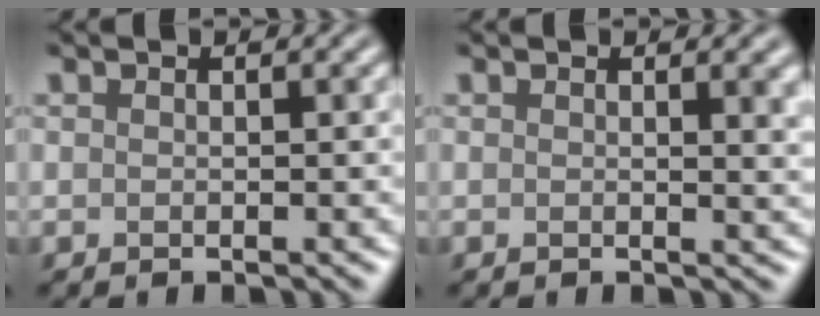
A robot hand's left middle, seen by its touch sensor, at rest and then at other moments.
{"total": 2.0, "force": [0.8, 0.6, 1.7], "torque": [-0.015, -0.001, 0.013]}